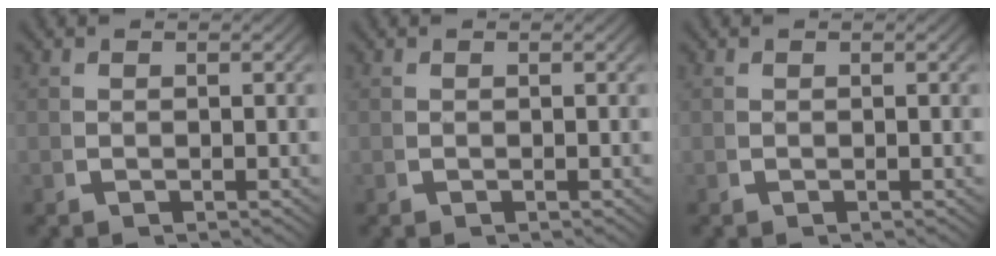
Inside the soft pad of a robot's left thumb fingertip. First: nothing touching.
{"total": 0.0}
{"total": 0.0}